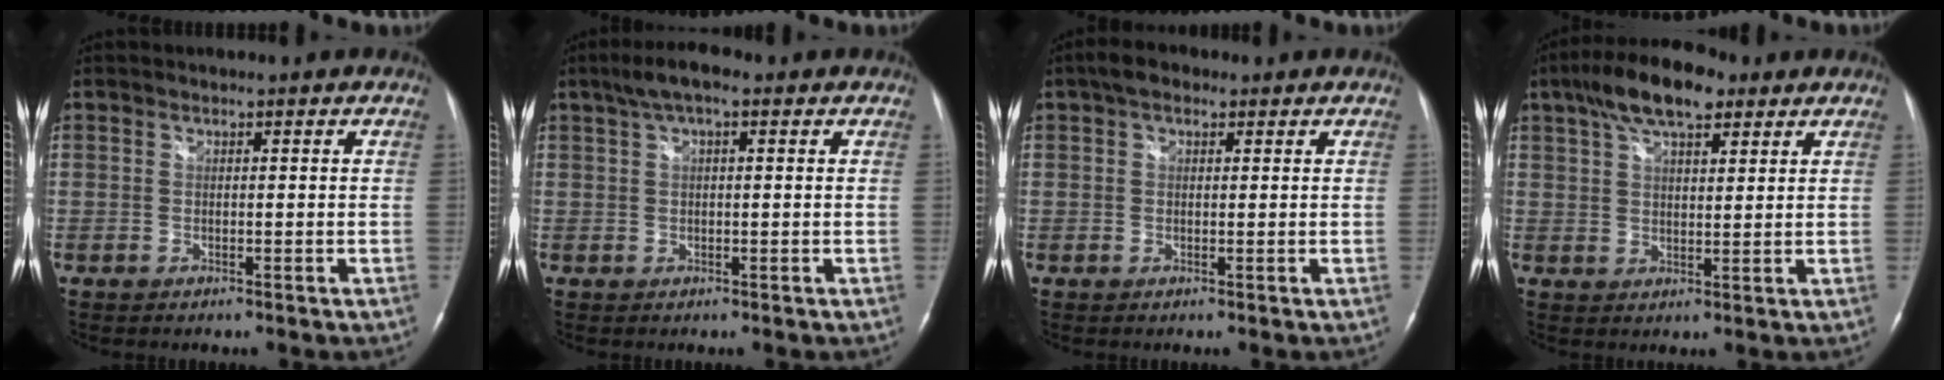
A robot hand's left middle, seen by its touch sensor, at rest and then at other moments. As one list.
[{"total": 5.2, "force": [2.9, 1.5, 4.1], "torque": [-0.080, 0.028, 0.046]}, {"total": 3.0, "force": [1.6, 1.7, 1.8], "torque": [-0.035, 0.017, 0.025]}, {"total": 10.5, "force": [6.5, 3.7, 7.3], "torque": [-0.134, 0.027, 0.112]}]